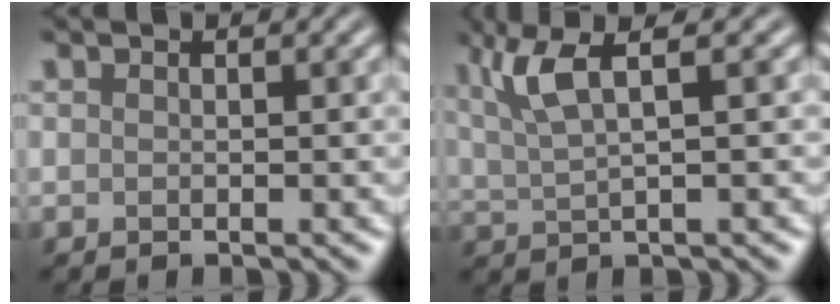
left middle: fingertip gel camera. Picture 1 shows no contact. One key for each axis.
{"total": 4.7, "fx": 2.4, "fy": 1.0, "fz": 3.9, "tx": -0.079, "ty": 0.011, "tz": 0.049}